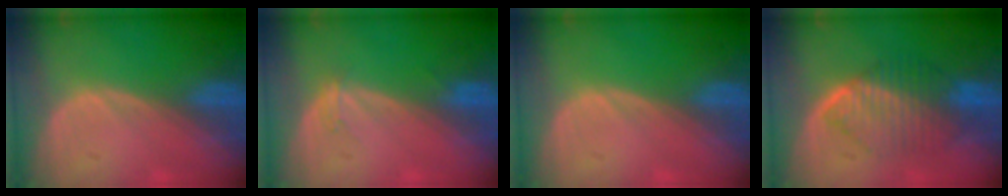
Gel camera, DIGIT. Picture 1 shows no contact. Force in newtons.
{"total": 1.1, "press": 1.1, "slide": 0.1}
{"total": 0.0}
{"total": 7.3, "press": 7.3, "slide": 0.2}